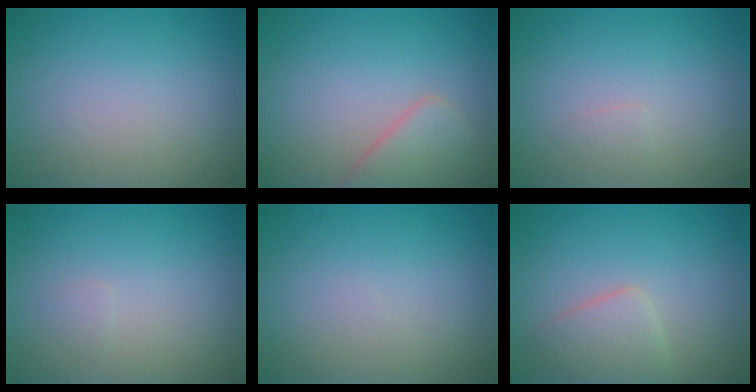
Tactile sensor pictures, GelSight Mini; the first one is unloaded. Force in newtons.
{"total": 2.9, "press": 2.9, "slide": 0.1}
{"total": 0.6, "press": 0.6, "slide": 0.0}
{"total": 0.5, "press": 0.5, "slide": 0.1}
{"total": 0.0}
{"total": 2.8, "press": 2.8, "slide": 0.1}